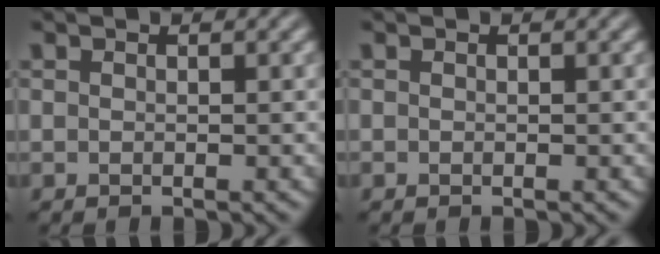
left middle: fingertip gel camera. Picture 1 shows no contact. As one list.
[{"total": 0.0}]